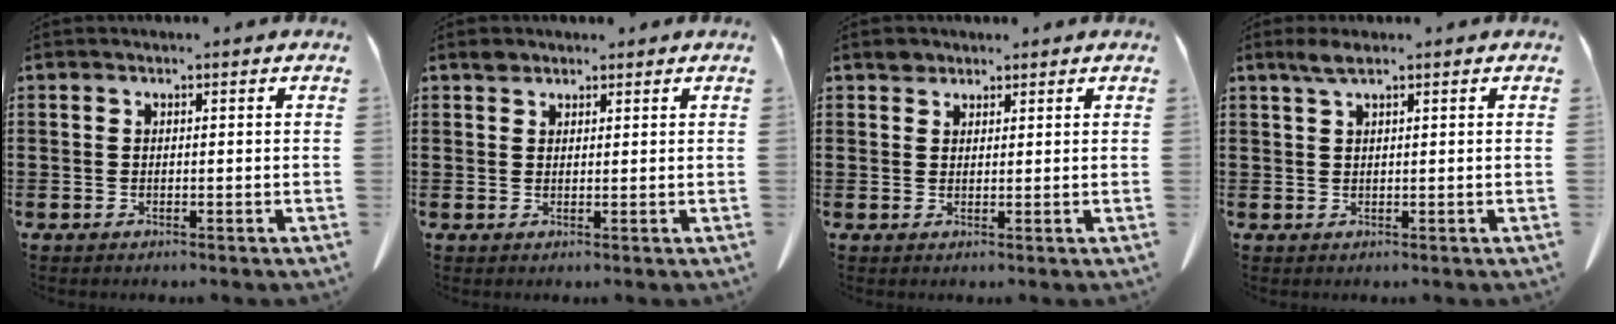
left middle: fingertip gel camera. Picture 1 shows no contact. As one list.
[{"total": 1.6, "force": [1.3, 0.8, 0.4], "torque": [-0.012, -0.001, 0.027]}, {"total": 1.9, "force": [1.6, 1.0, 0.3], "torque": [-0.002, -0.003, 0.031]}, {"total": 2.2, "force": [1.4, 0.3, 1.6], "torque": [-0.035, 0.002, 0.025]}]